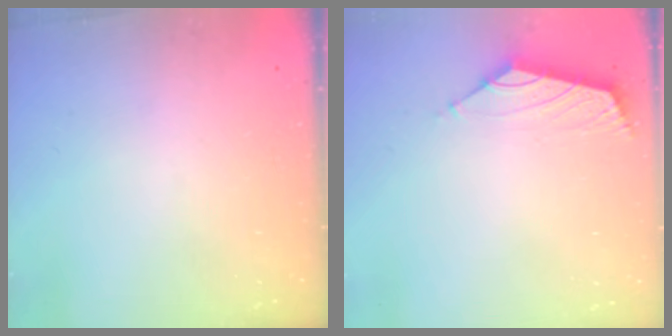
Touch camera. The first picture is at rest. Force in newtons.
{"total": 1.8, "press": 1.6, "slide": 0.7}